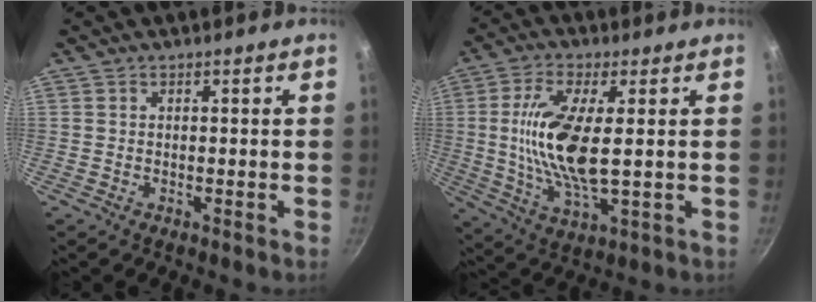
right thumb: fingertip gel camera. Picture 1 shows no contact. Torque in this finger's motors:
{"motor_torque": [2.09, 2.07, 1.57, -0.72, 0.60]}